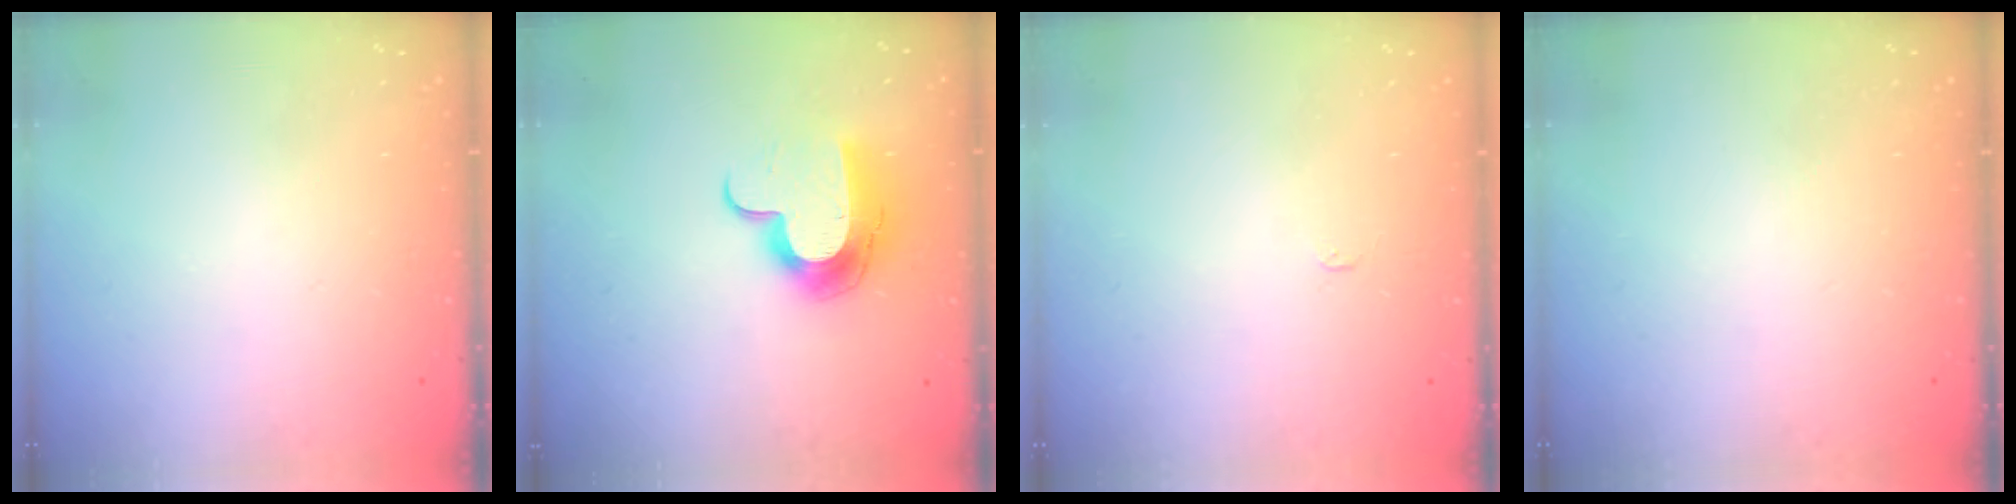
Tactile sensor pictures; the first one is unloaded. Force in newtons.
{"total": 12.2, "press": 12.2, "slide": 0.3}
{"total": 2.4, "press": 2.4, "slide": 0.3}
{"total": 0.0}